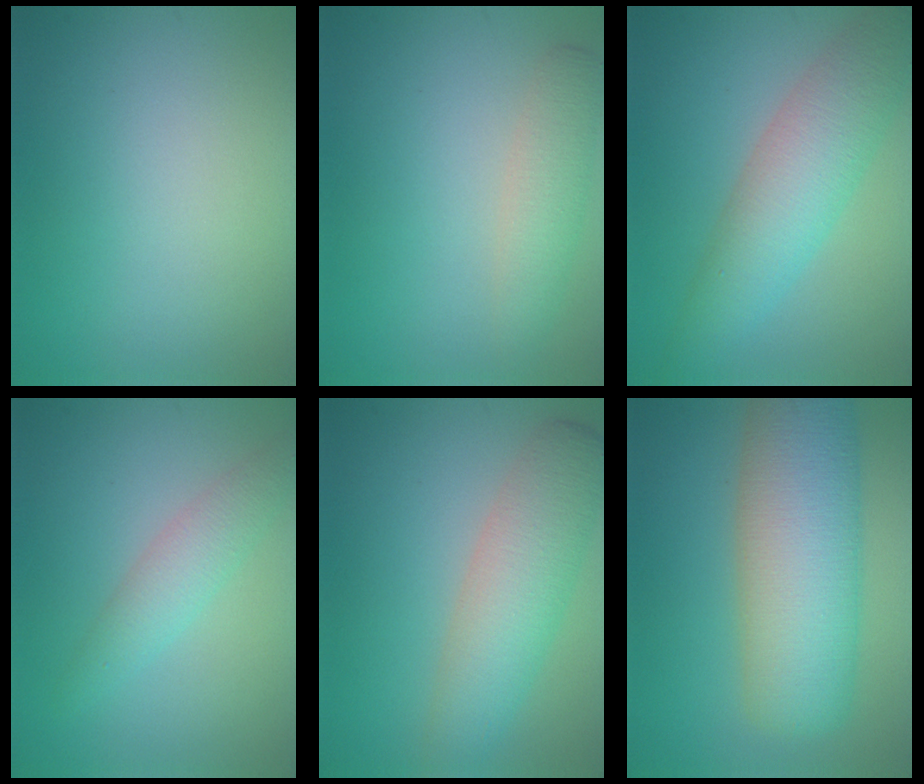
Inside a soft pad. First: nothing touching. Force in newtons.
{"total": 2.7, "press": 2.7, "slide": 0.1}
{"total": 6.4, "press": 6.4, "slide": 0.1}
{"total": 2.8, "press": 2.8, "slide": 0.1}
{"total": 6.0, "press": 6.0, "slide": 0.2}
{"total": 11.0, "press": 11.0, "slide": 0.3}